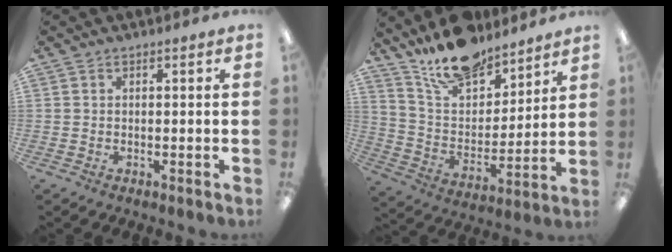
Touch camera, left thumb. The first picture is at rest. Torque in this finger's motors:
{"motor_torque": [0.29, 0.06, 0.07, -1.23, 0.23]}